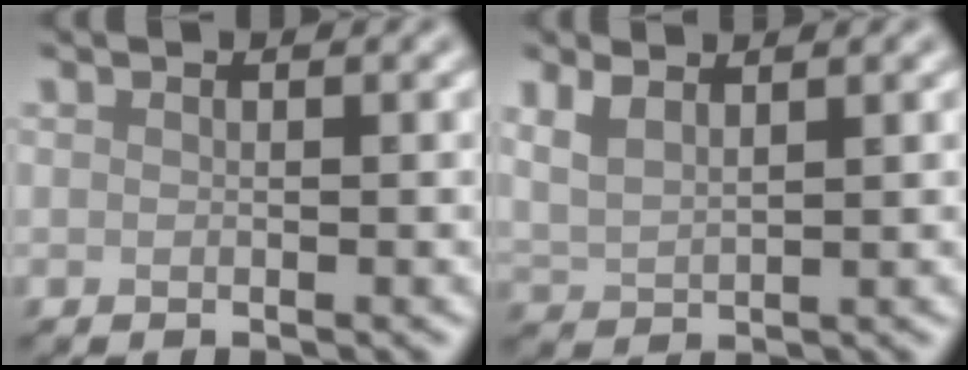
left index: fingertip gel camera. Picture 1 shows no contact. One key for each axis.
{"total": 2.5, "fx": 1.8, "fy": 0.7, "fz": 1.6, "tx": -0.038, "ty": 0.003, "tz": 0.040}